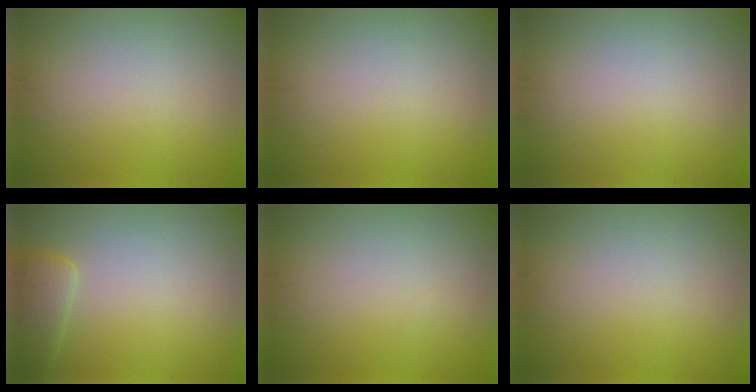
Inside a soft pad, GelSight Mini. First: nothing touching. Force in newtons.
{"total": 0.0}
{"total": 0.0}
{"total": 2.4, "press": 2.4, "slide": 0.2}
{"total": 0.0}
{"total": 0.0}